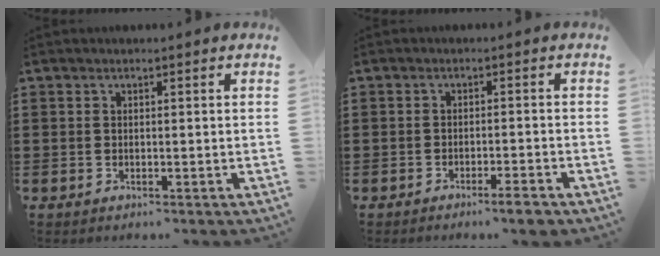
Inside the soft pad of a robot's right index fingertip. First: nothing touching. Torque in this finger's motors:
{"motor_torque": [0.14, 0.09, -0.07, -0.07]}